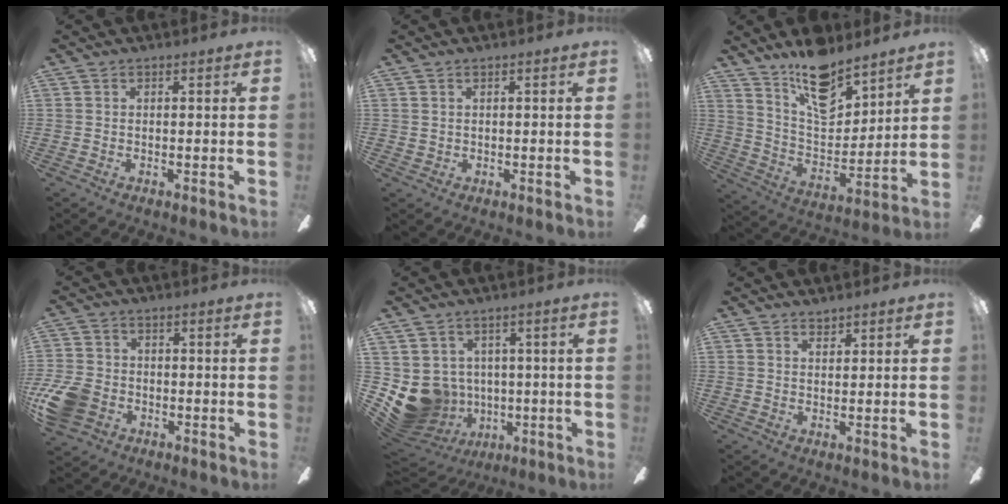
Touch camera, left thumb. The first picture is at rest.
{"total": 0.7, "force": [0.3, 0.5, 0.2], "torque": [-0.004, 0.004, 0.005]}
{"total": 15.9, "force": [12.2, 6.8, 7.5], "torque": [-0.130, -0.075, 0.219]}
{"total": 9.5, "force": [-3.7, 7.1, 5.2], "torque": [-0.114, 0.022, -0.069]}
{"total": 10.0, "force": [-1.7, 9.4, 3.0], "torque": [-0.099, -0.008, -0.022]}
{"total": 1.6, "force": [1.5, 0.5, 0.4], "torque": [-0.010, -0.001, 0.029]}